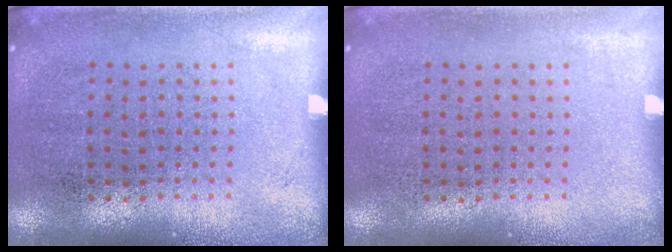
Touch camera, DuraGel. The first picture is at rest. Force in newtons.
{"total": 0.0}